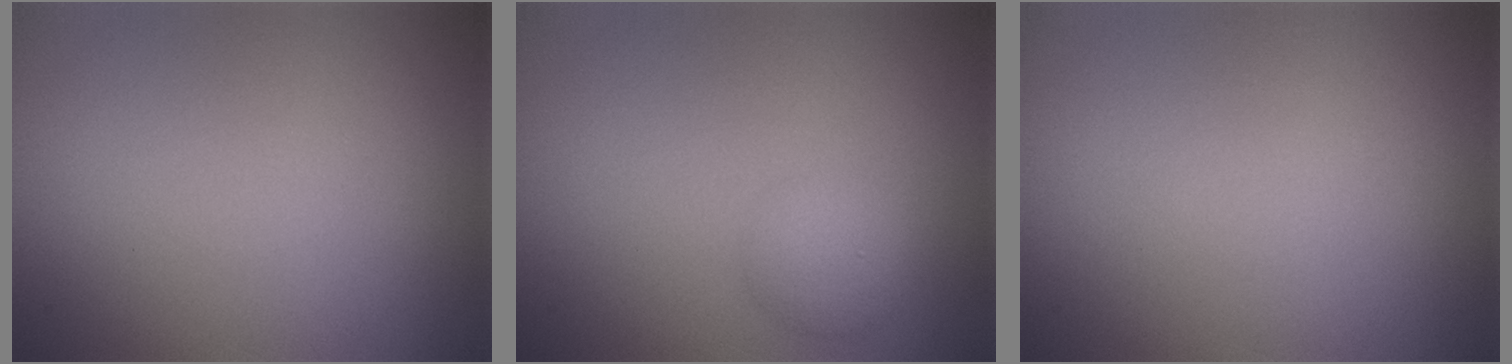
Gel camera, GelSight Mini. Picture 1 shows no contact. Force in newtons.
{"total": 1.8, "press": 1.8, "slide": 0.1}
{"total": 0.0}